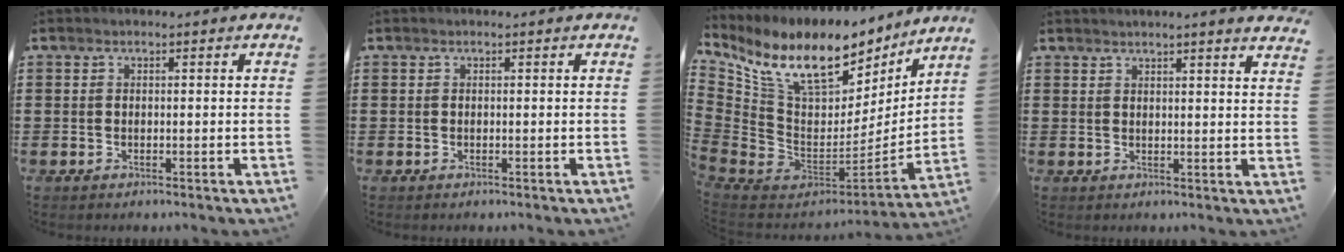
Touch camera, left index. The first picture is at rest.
{"total": 0.0}
{"total": 14.1, "force": [9.0, 6.7, 8.5], "torque": [-0.188, -0.061, 0.158]}
{"total": 2.4, "force": [2.3, -0.7, 0.5], "torque": [-0.015, -0.006, 0.043]}